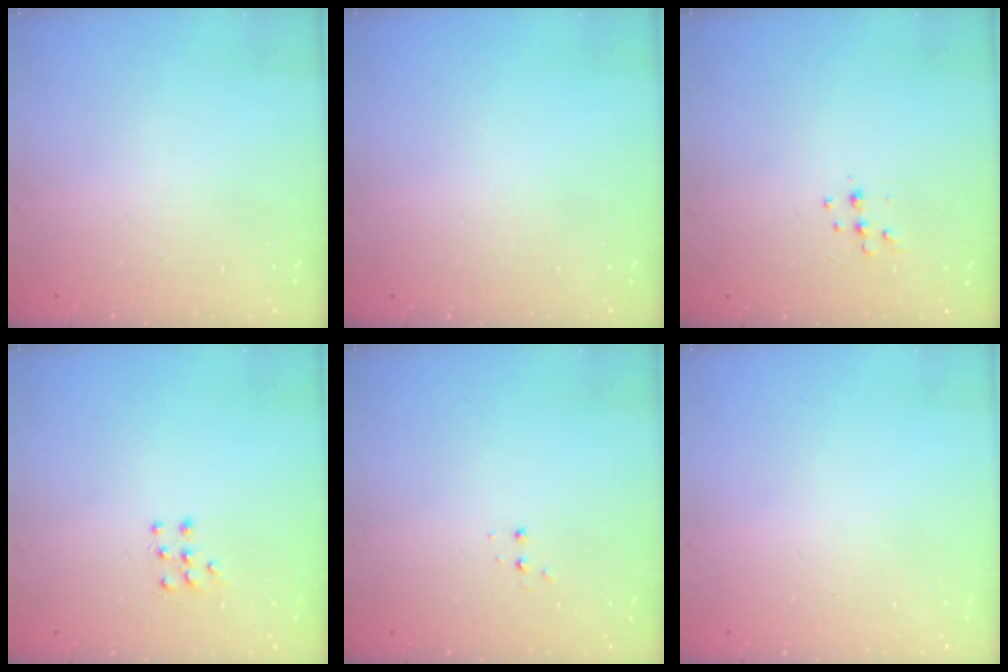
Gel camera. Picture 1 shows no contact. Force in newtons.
{"total": 0.0}
{"total": 5.8, "press": 5.7, "slide": 0.8}
{"total": 5.8, "press": 5.8, "slide": 1.0}
{"total": 2.8, "press": 2.7, "slide": 0.5}
{"total": 0.0}